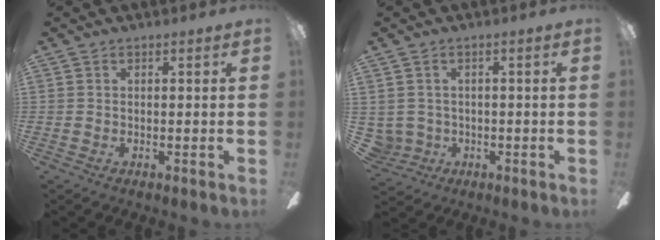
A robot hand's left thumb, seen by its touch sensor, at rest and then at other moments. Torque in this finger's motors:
{"motor_torque": [-0.22, 0.23, 0.14, -0.16, 0.01]}